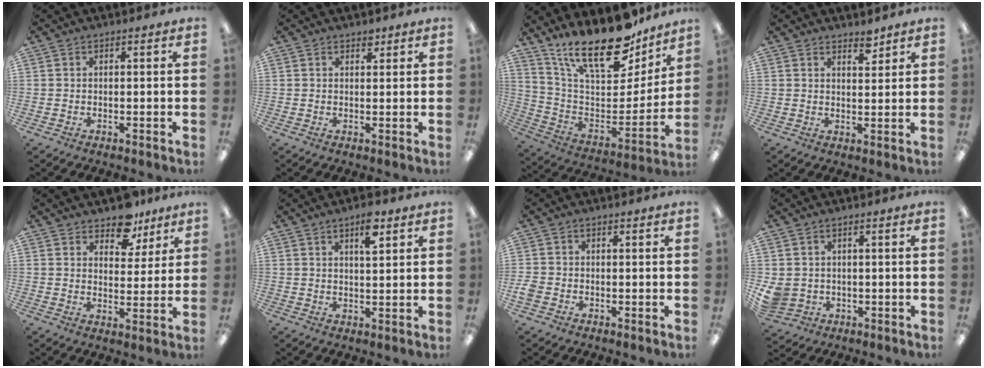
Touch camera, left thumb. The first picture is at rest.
{"total": 1.7, "force": [1.4, 0.8, 0.5], "torque": [0.006, -0.007, 0.023]}
{"total": 23.3, "force": [18.1, 8.6, 12.0], "torque": [-0.193, -0.123, 0.313]}
{"total": 3.6, "force": [3.2, 1.3, 1.0], "torque": [-0.001, -0.021, 0.054]}
{"total": 8.8, "force": [6.8, 4.8, 2.8], "torque": [-0.034, -0.040, 0.123]}
{"total": 5.8, "force": [3.5, 1.9, 4.2], "torque": [-0.060, -0.009, 0.054]}
{"total": 2.2, "force": [-0.9, 1.8, 0.9], "torque": [-0.013, 0.005, -0.015]}
{"total": 4.4, "force": [0.2, 4.2, 1.3], "torque": [-0.044, 0.004, 0.007]}